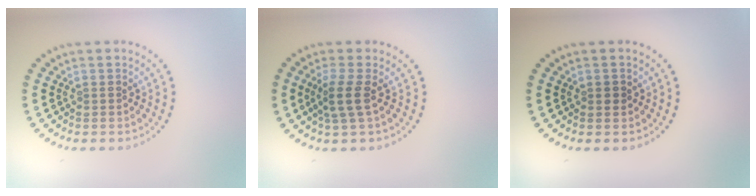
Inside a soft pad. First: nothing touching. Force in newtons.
{"total": 2.3, "press": 1.9, "slide": 1.3}
{"total": 0.7, "press": 0.7, "slide": 0.1}